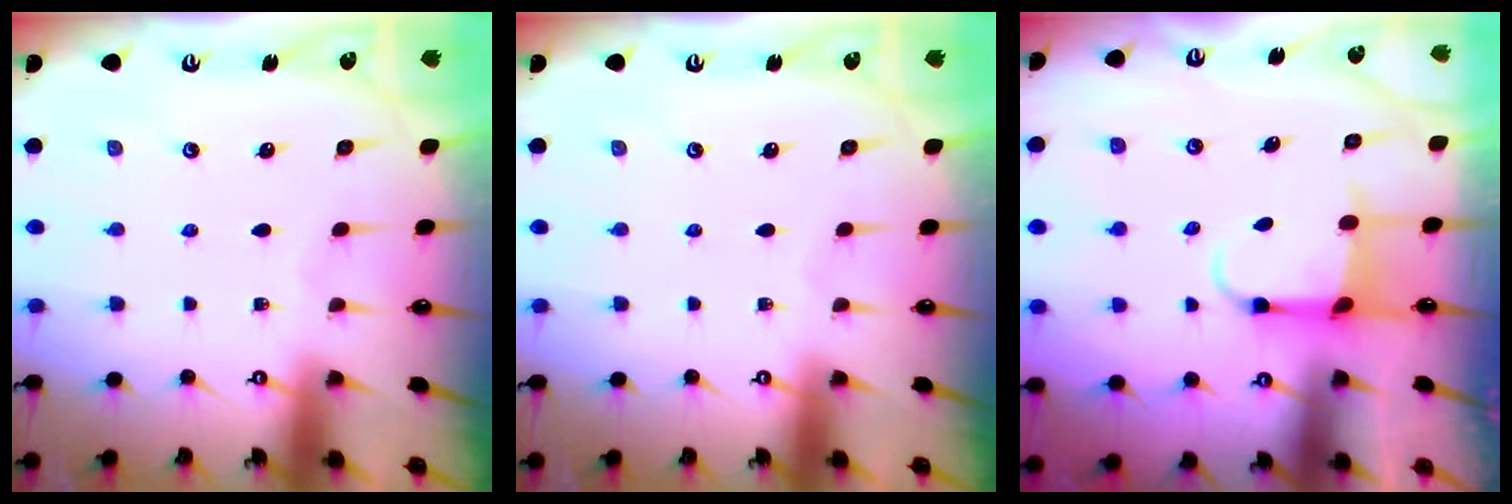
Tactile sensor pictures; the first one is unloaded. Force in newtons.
{"total": 0.0}
{"total": 3.8, "press": 3.7, "slide": 1.2}